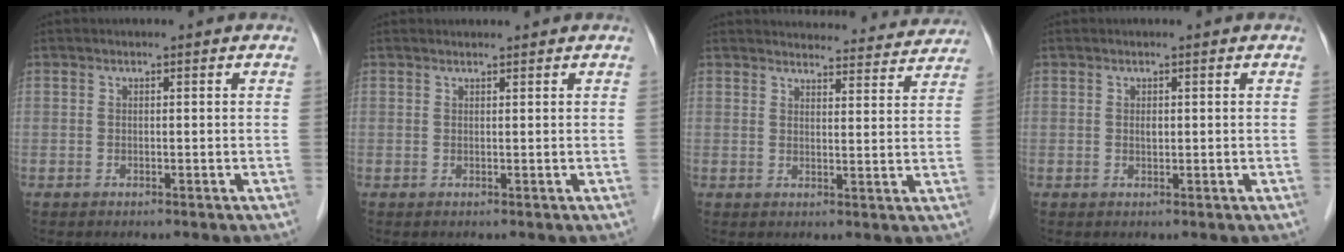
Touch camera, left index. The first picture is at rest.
{"total": 0.7, "force": [0.7, 0.1, 0.0], "torque": [-0.010, 0.005, 0.015]}
{"total": 15.7, "force": [15.3, 2.9, 2.2], "torque": [-0.001, -0.010, 0.165]}
{"total": 0.7, "force": [0.2, 0.4, 0.5], "torque": [-0.011, -0.001, 0.004]}